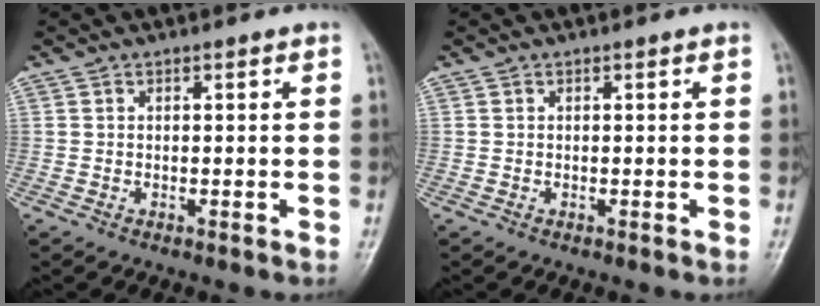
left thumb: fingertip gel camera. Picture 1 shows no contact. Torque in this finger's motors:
{"motor_torque": [0.00, 0.01, -0.01, 0.00, 0.00]}